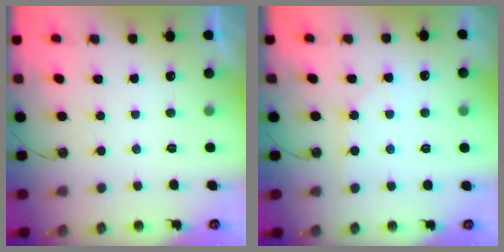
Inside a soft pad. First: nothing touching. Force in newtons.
{"total": 4.3, "press": 4.3, "slide": 0.6}